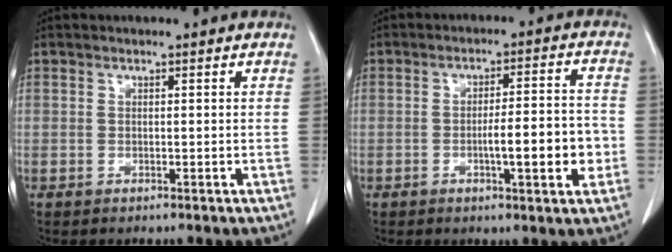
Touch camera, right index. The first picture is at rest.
{"total": 8.7, "force": [-2.3, 1.2, 8.3], "torque": [-0.126, 0.011, -0.031]}